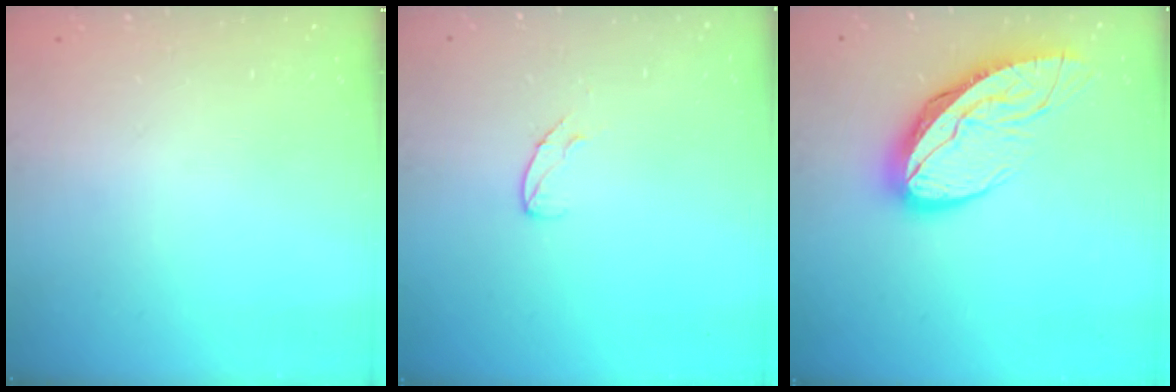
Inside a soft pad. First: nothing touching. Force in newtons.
{"total": 4.2, "press": 4.2, "slide": 0.4}
{"total": 12.8, "press": 12.8, "slide": 1.6}